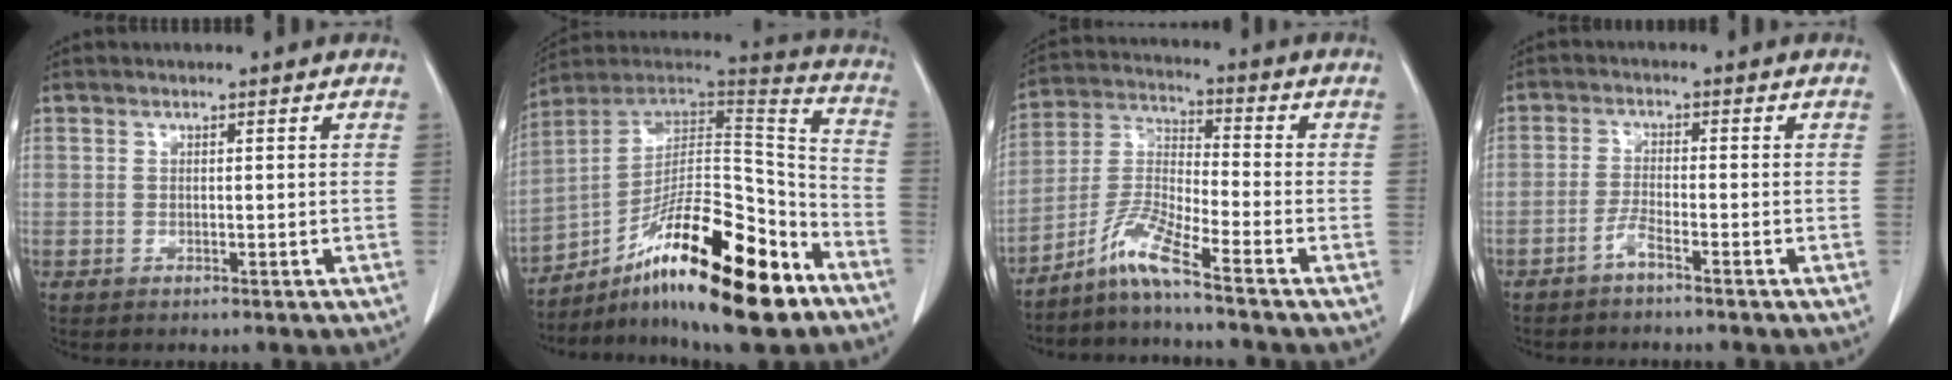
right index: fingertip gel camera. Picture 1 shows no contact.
{"total": 24.0, "force": [-13.9, 5.2, 18.9], "torque": [-0.274, 0.017, -0.223]}
{"total": 7.2, "force": [-5.7, -1.0, 4.1], "torque": [-0.096, -0.006, -0.116]}
{"total": 2.4, "force": [-1.9, -0.1, 1.4], "torque": [-0.032, 0.001, -0.040]}